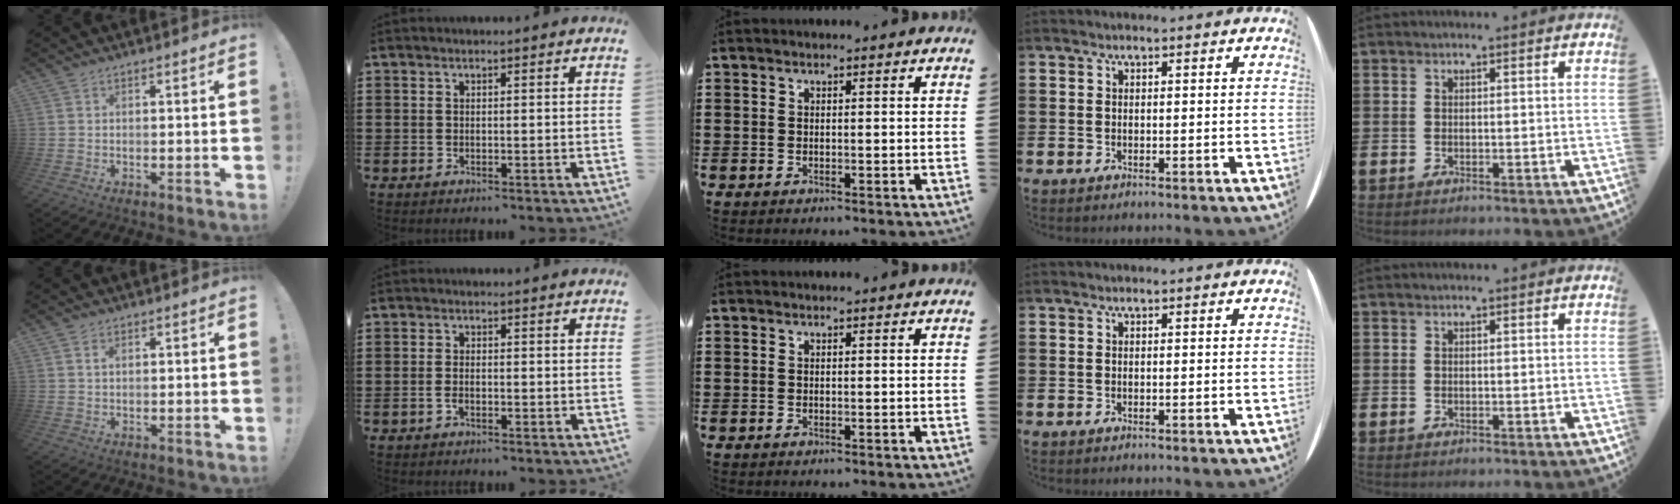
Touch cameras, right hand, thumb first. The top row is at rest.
{"thumb": {"total": 1.4, "force": [0.7, 0.7, 0.9], "torque": [-0.009, -0.003, 0.011]}, "index": {"total": 1.4, "force": [-0.6, 0.5, 1.1], "torque": [-0.024, -0.004, -0.009]}}